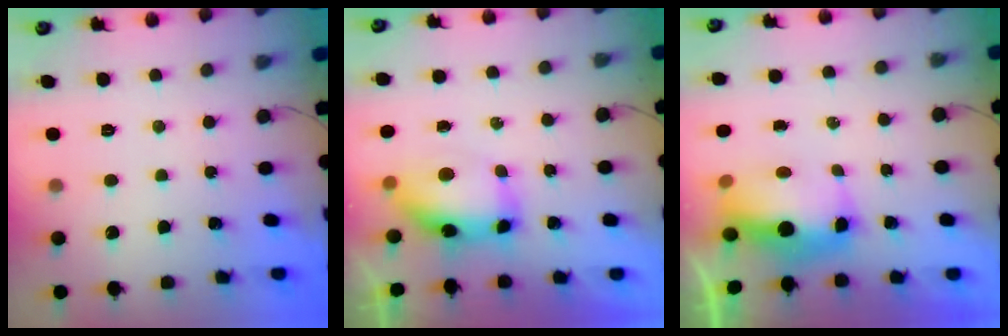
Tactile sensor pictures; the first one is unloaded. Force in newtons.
{"total": 9.1, "press": 9.0, "slide": 1.8}
{"total": 9.2, "press": 9.1, "slide": 1.0}